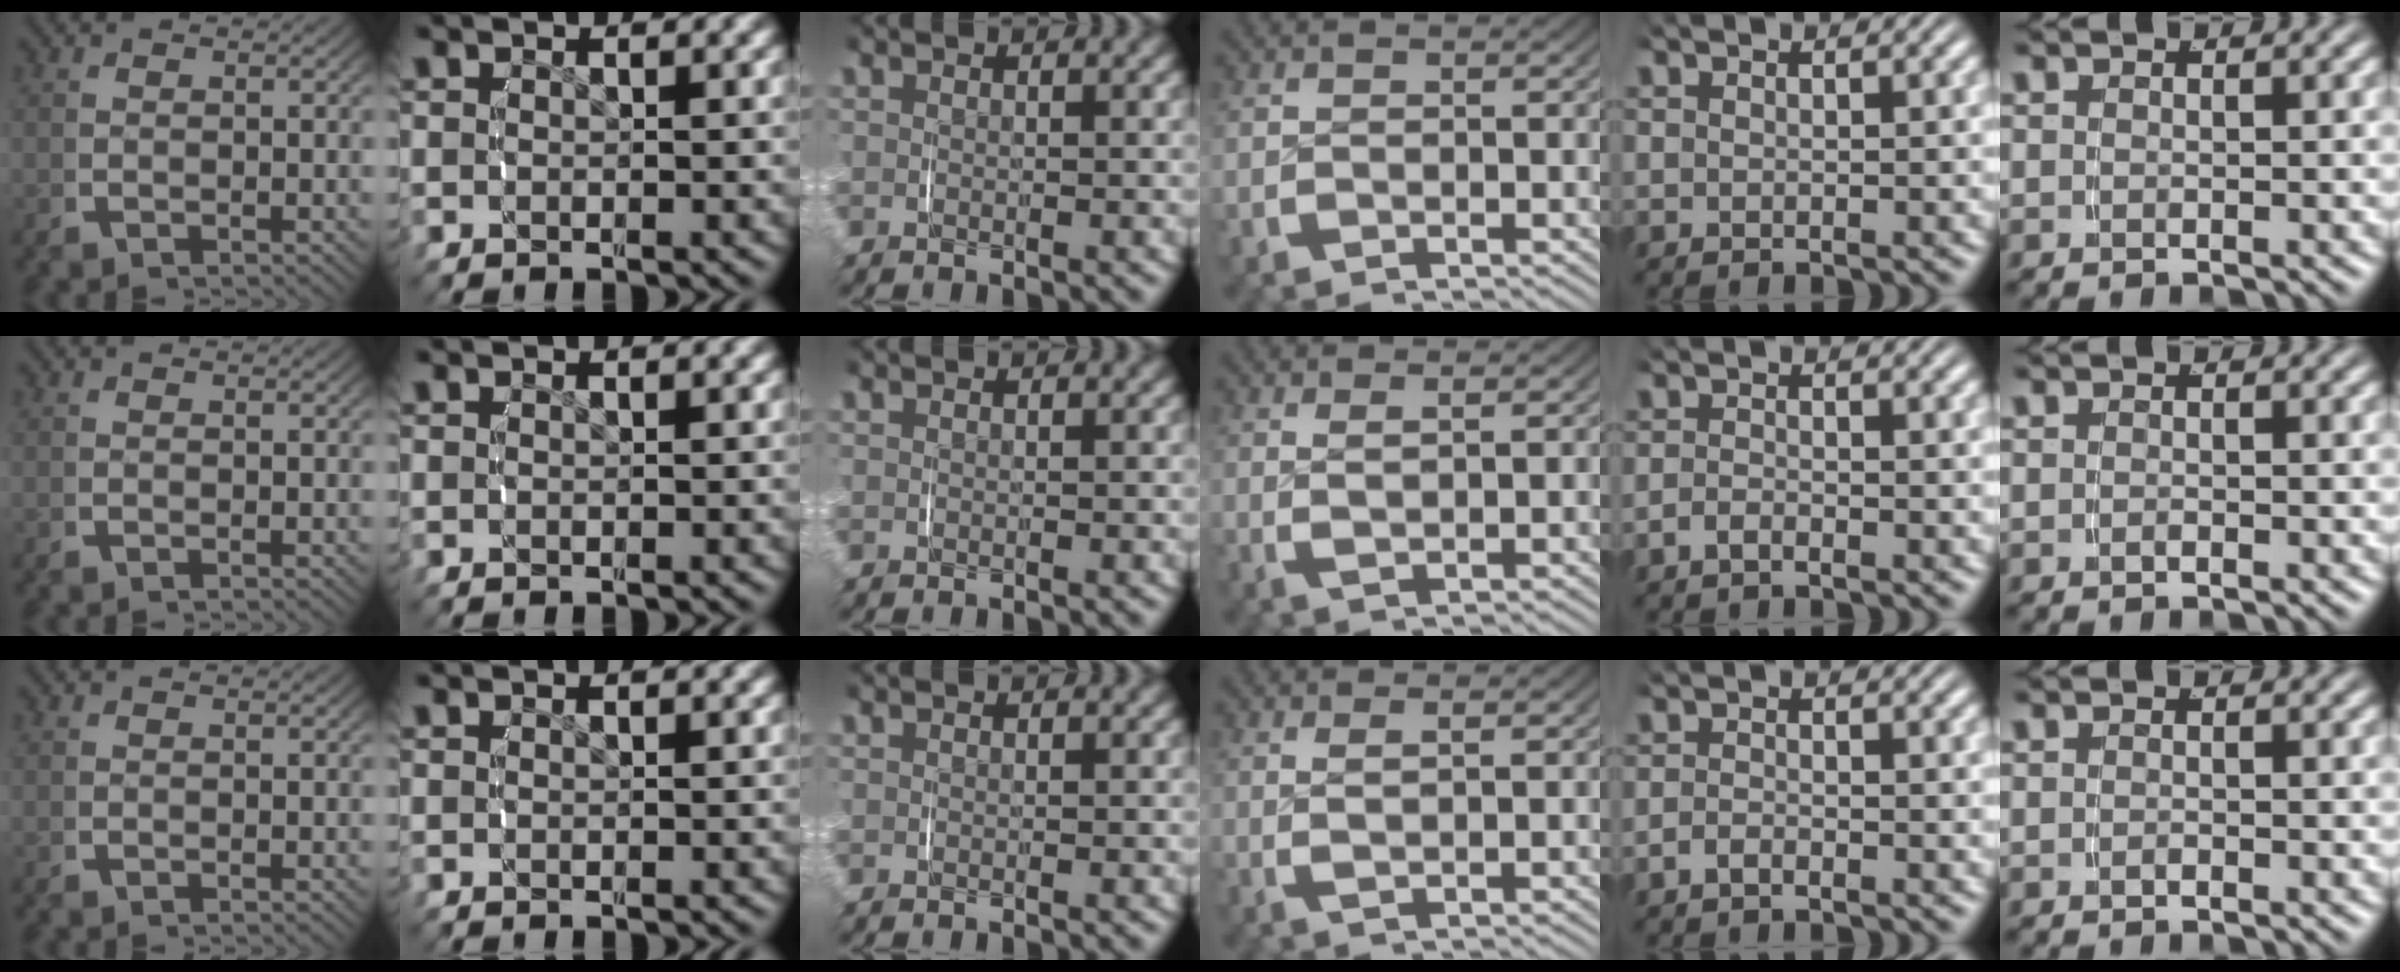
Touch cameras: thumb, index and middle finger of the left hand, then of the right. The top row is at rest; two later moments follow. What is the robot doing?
{"motion": "lift_and_place", "object": "pen bag"}